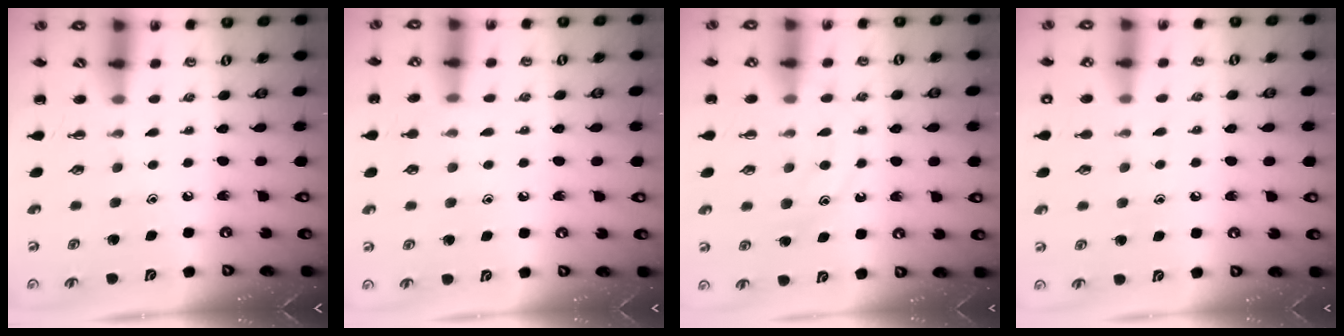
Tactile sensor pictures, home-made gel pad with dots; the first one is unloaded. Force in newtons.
{"total": 4.8, "press": 4.5, "slide": 1.6}
{"total": 12.5, "press": 12.5, "slide": 0.9}
{"total": 6.2, "press": 6.0, "slide": 1.6}